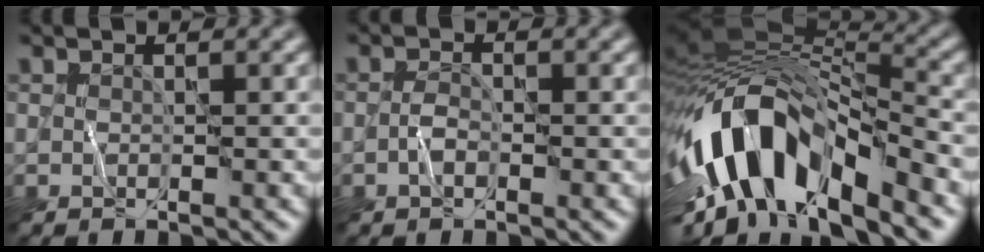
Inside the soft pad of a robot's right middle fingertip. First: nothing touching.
{"total": 1.0, "force": [-0.4, 0.5, 0.8], "torque": [-0.014, 0.006, -0.012]}
{"total": 13.7, "force": [-5.2, 6.3, 10.9], "torque": [-0.195, 0.009, -0.090]}